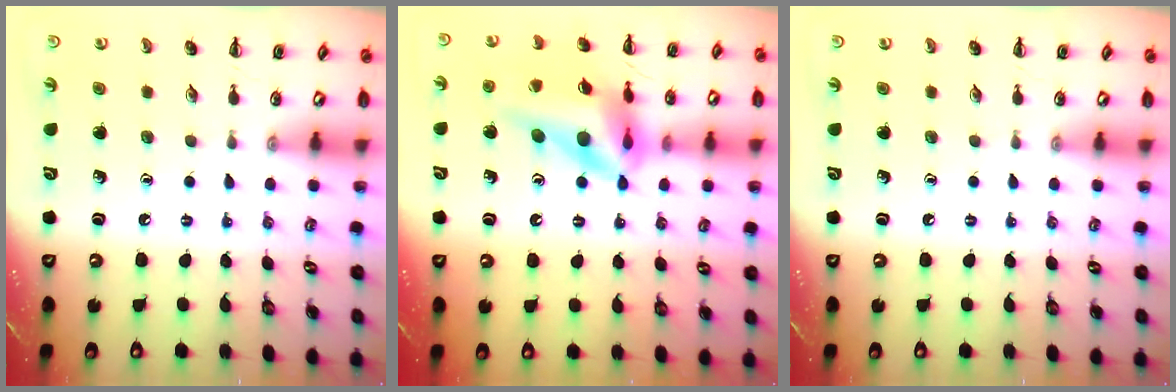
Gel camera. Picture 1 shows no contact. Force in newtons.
{"total": 16.8, "press": 16.2, "slide": 4.4}
{"total": 0.0}